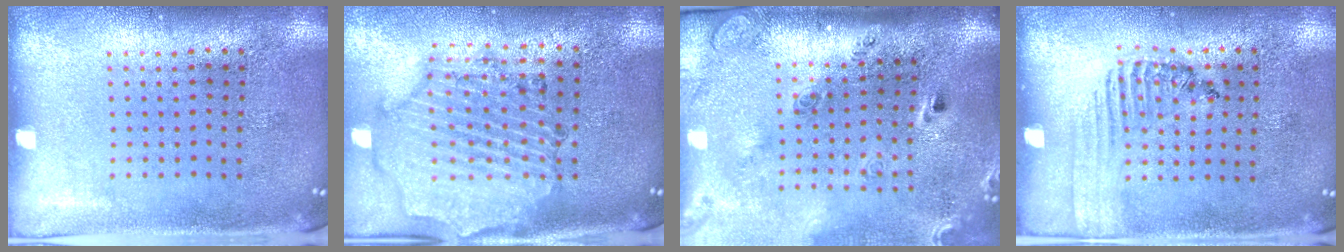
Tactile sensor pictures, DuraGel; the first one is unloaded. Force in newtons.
{"total": 1.7, "press": 1.6, "slide": 0.3}
{"total": 2.9, "press": 2.0, "slide": 2.1}
{"total": 1.4, "press": 1.1, "slide": 0.9}